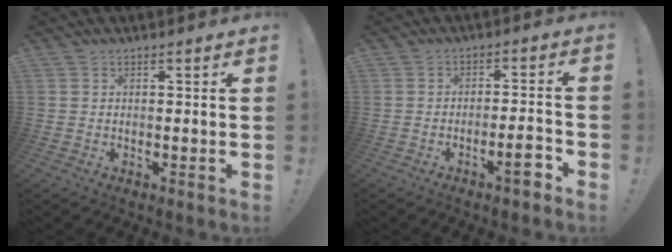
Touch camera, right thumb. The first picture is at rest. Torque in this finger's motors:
{"motor_torque": [0.56, 0.08, 0.29, -0.37, 0.07]}